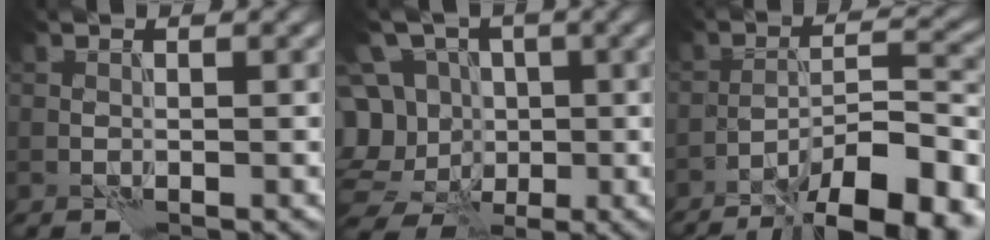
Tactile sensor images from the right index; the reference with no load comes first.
{"total": 11.2, "force": [-0.6, 10.1, 4.7], "torque": [-0.112, 0.026, -0.033]}
{"total": 12.1, "force": [-8.6, 2.9, 8.0], "torque": [-0.121, 0.012, -0.136]}